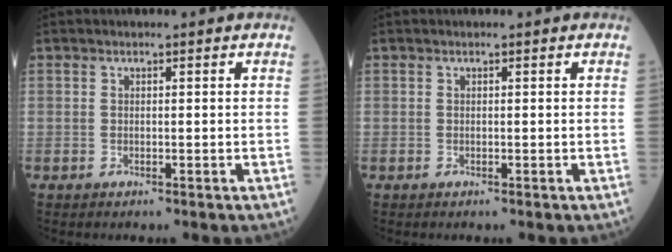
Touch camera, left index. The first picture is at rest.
{"total": 0.0}